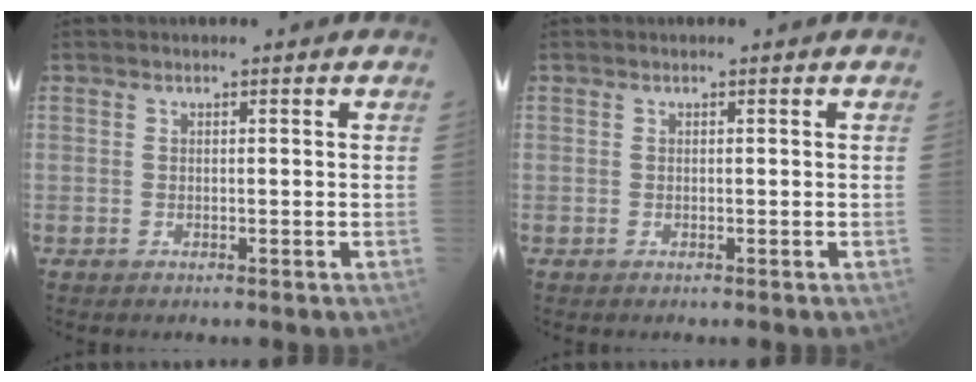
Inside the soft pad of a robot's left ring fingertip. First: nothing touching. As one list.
[{"total": 0.0}]